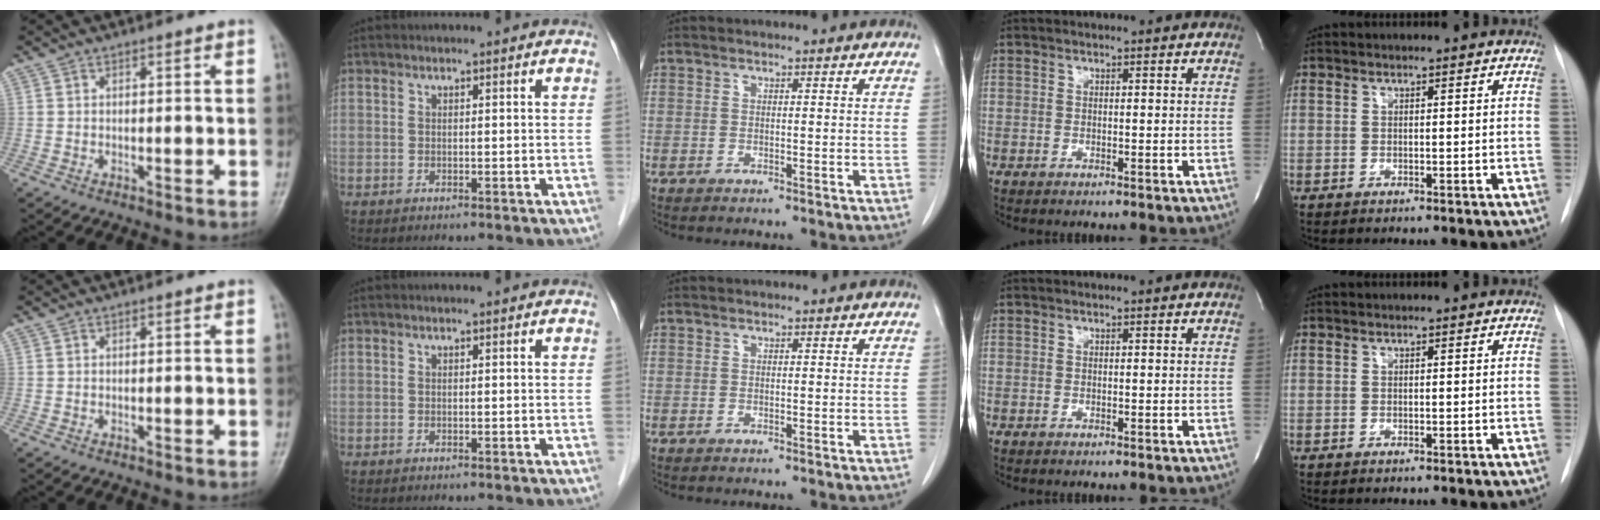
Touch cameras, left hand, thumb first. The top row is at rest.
{}